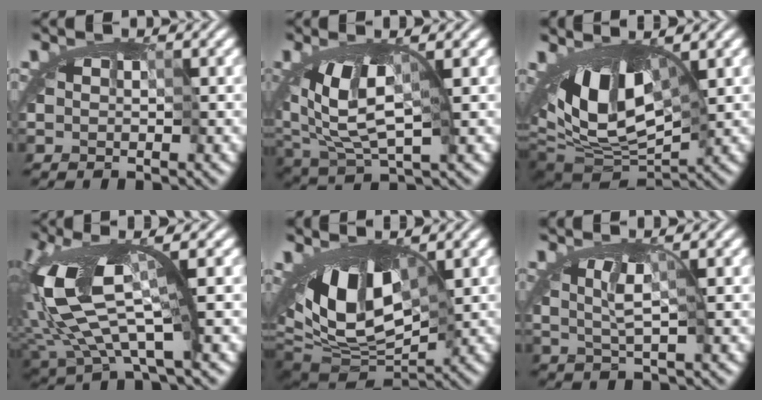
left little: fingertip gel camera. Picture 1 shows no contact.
{"total": 4.4, "force": [0.1, 2.1, 3.9], "torque": [-0.076, -0.014, 0.005]}
{"total": 10.1, "force": [0.4, 5.0, 8.7], "torque": [-0.126, -0.002, 0.013]}
{"total": 9.2, "force": [0.4, 2.9, 8.7], "torque": [-0.192, -0.011, 0.002]}
{"total": 11.2, "force": [0.5, 6.0, 9.4], "torque": [-0.124, 0.004, 0.025]}
{"total": 1.6, "force": [0.2, 0.2, 1.6], "torque": [-0.028, 0.003, -0.001]}